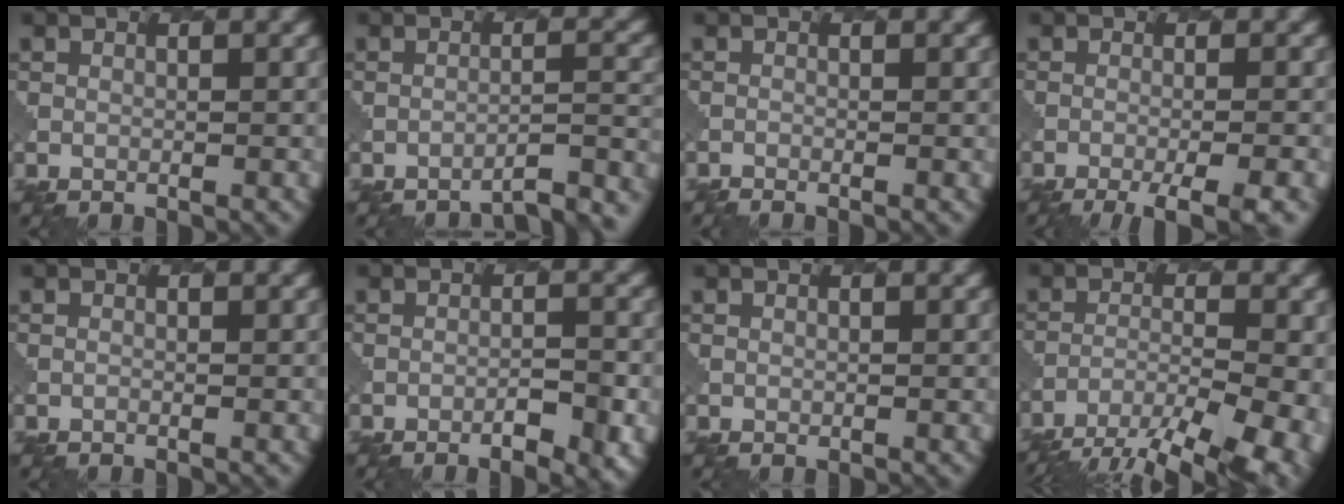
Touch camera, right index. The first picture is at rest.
{"total": 5.5, "force": [-5.0, 0.9, 2.0], "torque": [-0.009, 0.014, -0.068]}
{"total": 1.0, "force": [-0.9, 0.2, 0.4], "torque": [-0.001, -0.003, -0.017]}
{"total": 6.0, "force": [-3.5, 1.5, 4.6], "torque": [-0.057, -0.004, -0.046]}
{"total": 0.0}
{"total": 3.2, "force": [-1.6, 0.8, 2.6], "torque": [-0.046, 0.005, -0.024]}
{"total": 0.6, "force": [0.5, 0.3, 0.1], "torque": [-0.001, -0.002, 0.010]}
{"total": 11.8, "force": [-8.8, 4.2, 6.7], "torque": [-0.108, -0.025, -0.108]}